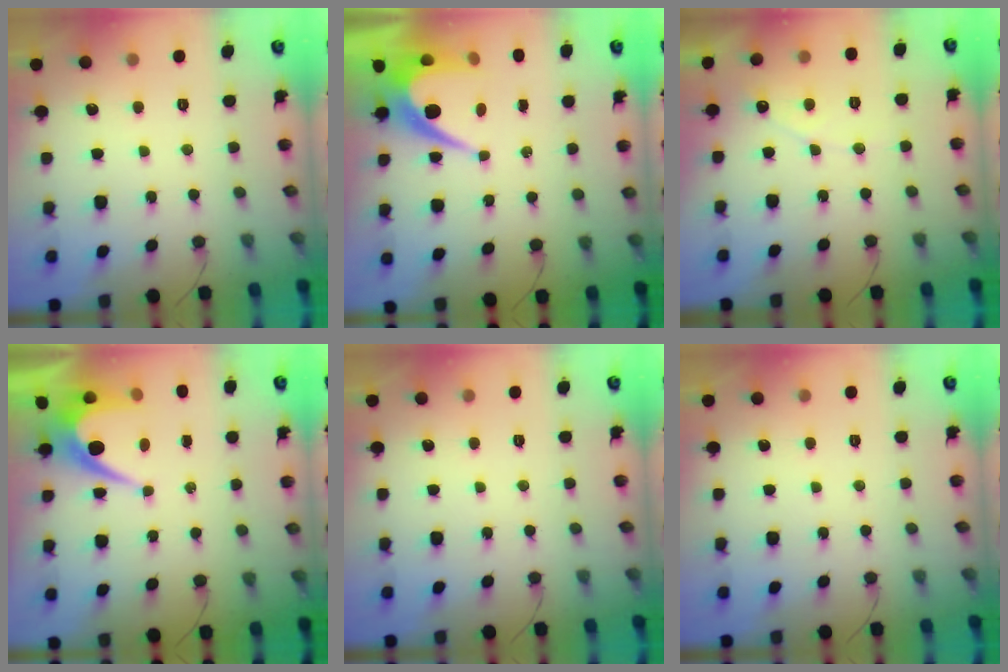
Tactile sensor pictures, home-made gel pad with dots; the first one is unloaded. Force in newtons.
{"total": 9.3, "press": 9.3, "slide": 0.7}
{"total": 4.2, "press": 4.2, "slide": 0.2}
{"total": 6.1, "press": 6.1, "slide": 0.5}
{"total": 0.0}
{"total": 0.0}